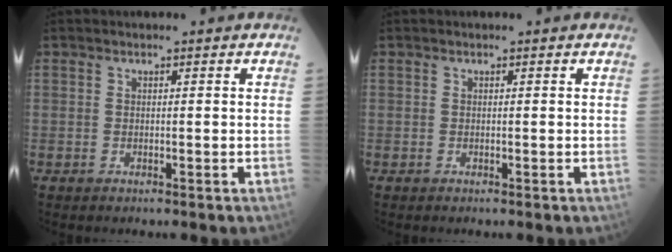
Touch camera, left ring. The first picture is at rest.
{"total": 0.0}